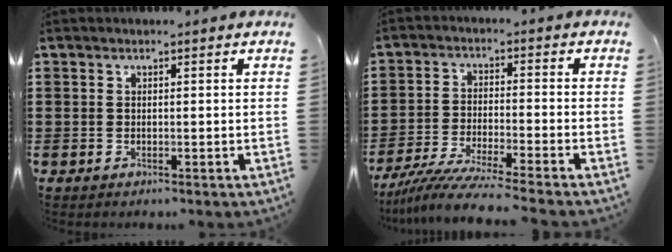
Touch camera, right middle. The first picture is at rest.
{"total": 6.5, "force": [-5.9, -0.5, 2.7], "torque": [-0.060, -0.020, -0.115]}